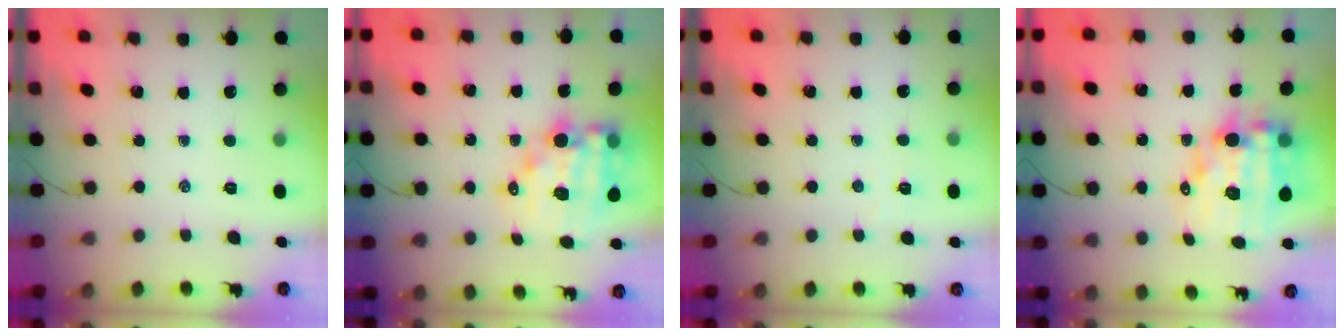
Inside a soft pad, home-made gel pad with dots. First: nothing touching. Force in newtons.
{"total": 12.6, "press": 12.2, "slide": 3.2}
{"total": 2.9, "press": 2.8, "slide": 0.6}
{"total": 13.4, "press": 13.0, "slide": 3.4}